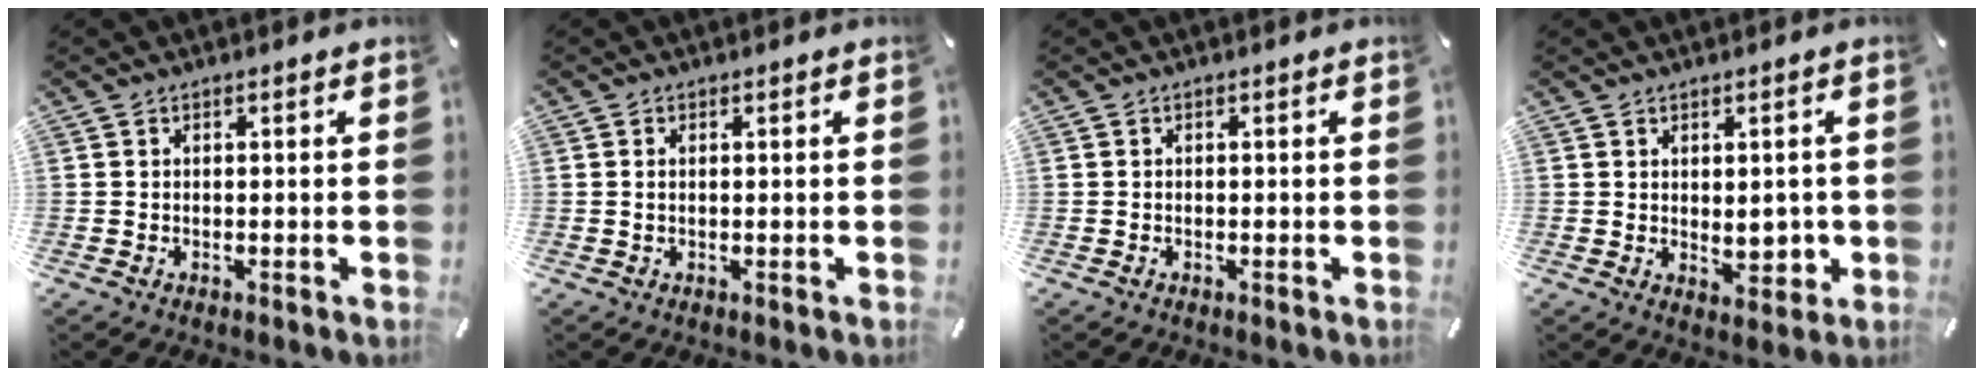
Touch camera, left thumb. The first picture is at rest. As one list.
[{"total": 0.9, "force": [0.0, 0.4, 0.8], "torque": [-0.017, 0.001, 0.000]}, {"total": 0.0}, {"total": 4.4, "force": [0.5, 3.0, 3.1], "torque": [-0.026, -0.008, 0.006]}]